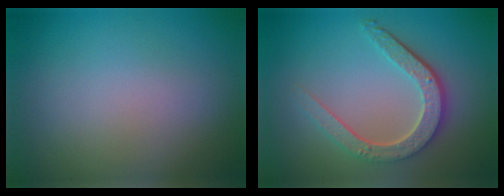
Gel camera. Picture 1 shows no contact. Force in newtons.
{"total": 4.7, "press": 3.6, "slide": 2.9}